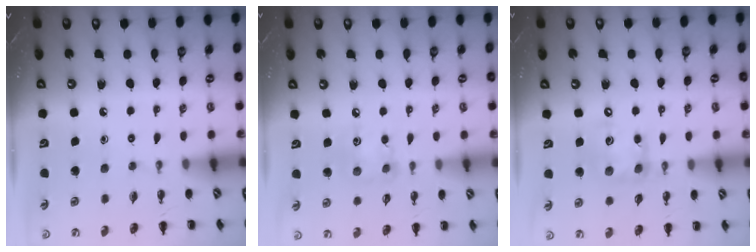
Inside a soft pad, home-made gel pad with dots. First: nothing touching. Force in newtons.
{"total": 6.2, "press": 6.2, "slide": 0.8}
{"total": 11.2, "press": 11.0, "slide": 1.9}